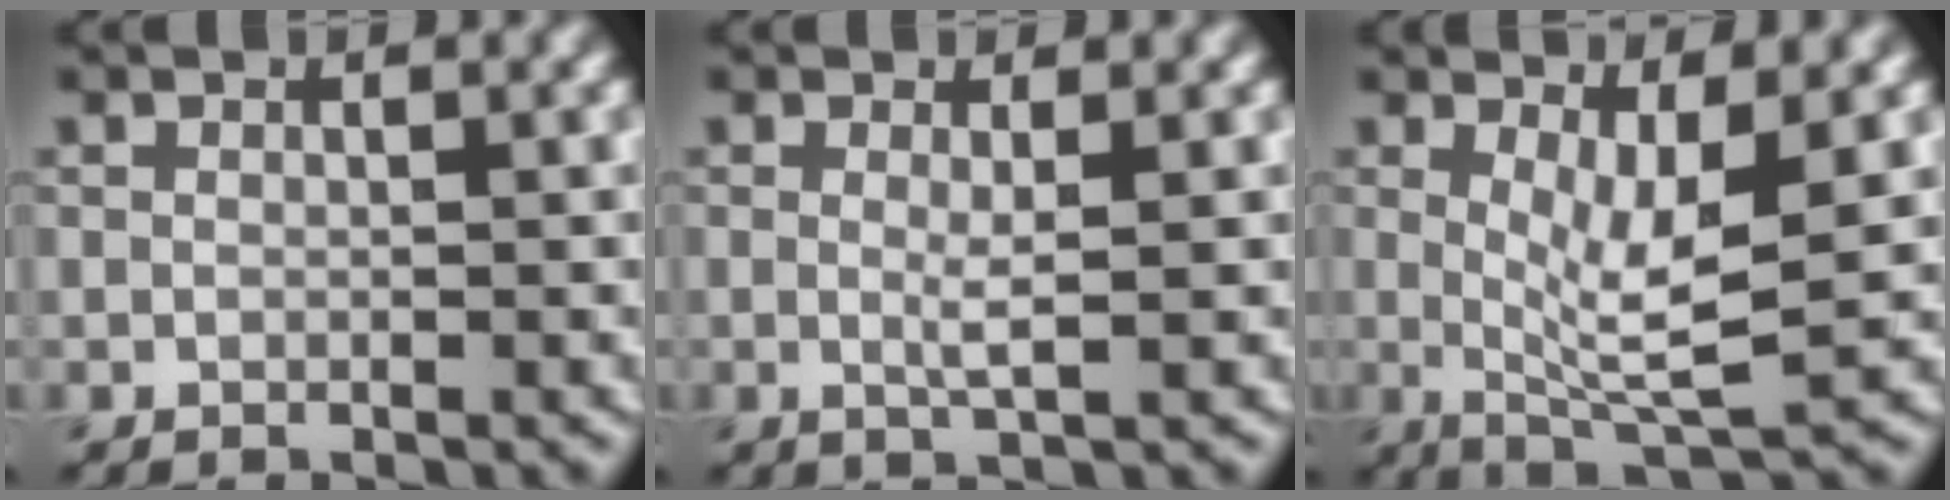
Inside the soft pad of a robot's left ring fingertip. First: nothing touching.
{"total": 1.4, "force": [0.0, 0.1, 1.4], "torque": [-0.033, -0.007, 0.000]}
{"total": 4.9, "force": [0.5, 1.2, 4.8], "torque": [-0.087, -0.015, 0.015]}